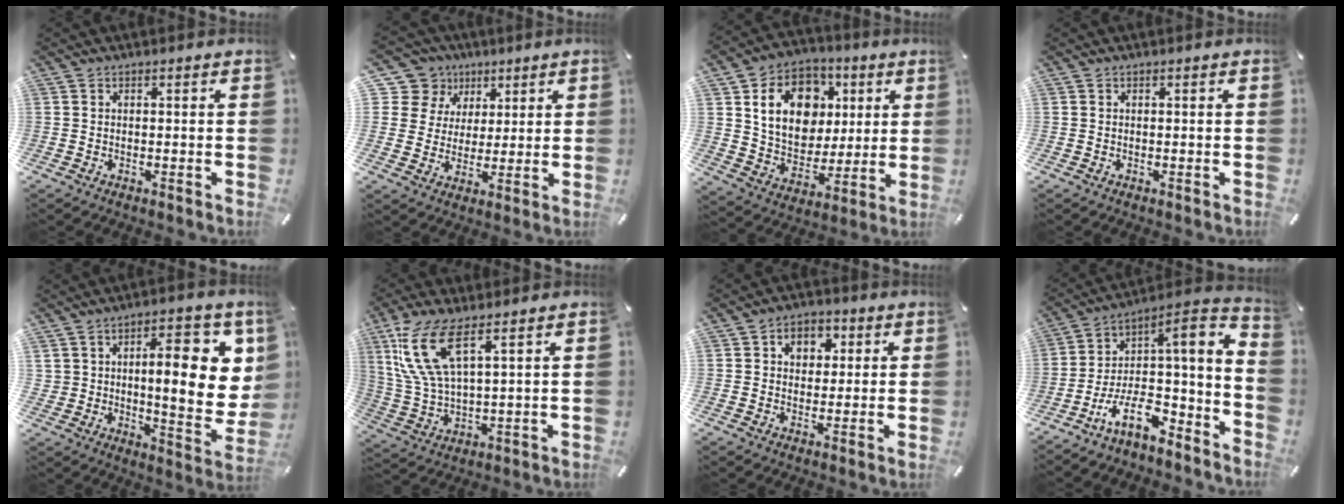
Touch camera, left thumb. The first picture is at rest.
{"total": 11.2, "force": [4.6, 10.1, 2.1], "torque": [-0.040, -0.029, 0.092]}
{"total": 16.7, "force": [5.3, 13.6, 8.3], "torque": [-0.138, -0.006, 0.103]}
{"total": 0.0}
{"total": 16.7, "force": [5.1, 8.7, 13.3], "torque": [-0.168, -0.029, 0.082]}
{"total": 13.2, "force": [7.4, 4.5, 10.0], "torque": [-0.237, -0.020, 0.132]}
{"total": 5.7, "force": [1.7, 4.7, 2.7], "torque": [-0.027, -0.002, 0.021]}
{"total": 11.2, "force": [-5.0, 3.8, 9.3], "torque": [-0.160, 0.003, -0.092]}